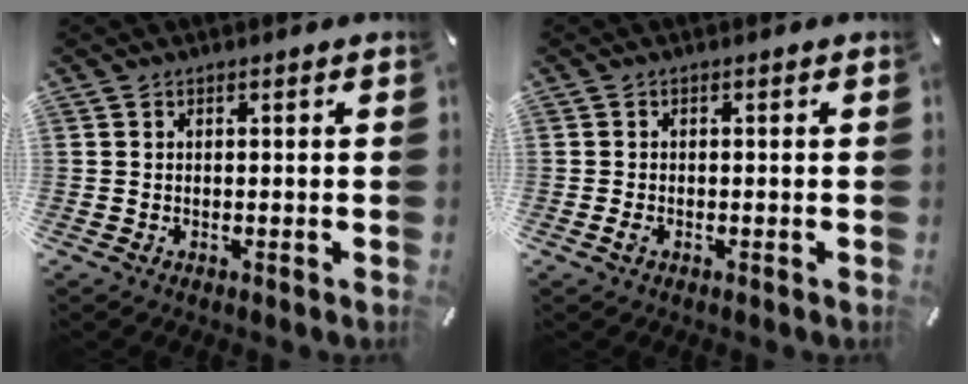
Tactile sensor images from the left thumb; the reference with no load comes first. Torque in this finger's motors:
{"motor_torque": [0.01, 0.00, 0.04, 0.03, -0.01]}